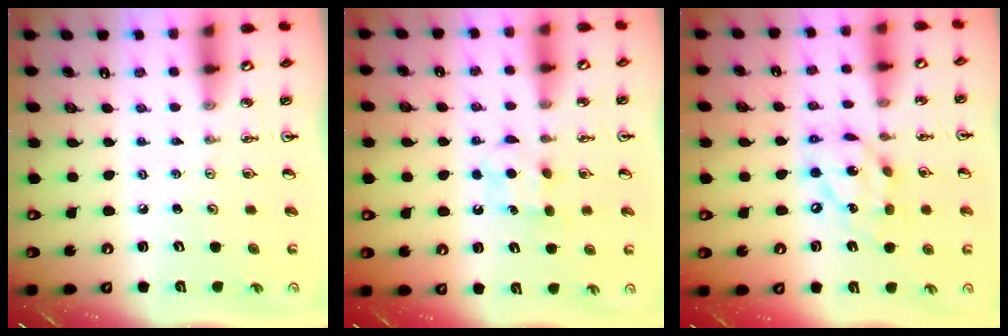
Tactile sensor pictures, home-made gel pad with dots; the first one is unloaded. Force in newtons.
{"total": 6.2, "press": 6.1, "slide": 0.9}
{"total": 13.6, "press": 13.6, "slide": 1.4}